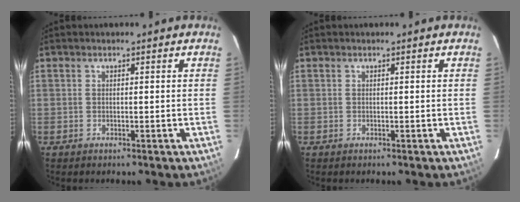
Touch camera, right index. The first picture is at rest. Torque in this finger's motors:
{"motor_torque": [0.01, 0.00, 0.00, 0.00]}